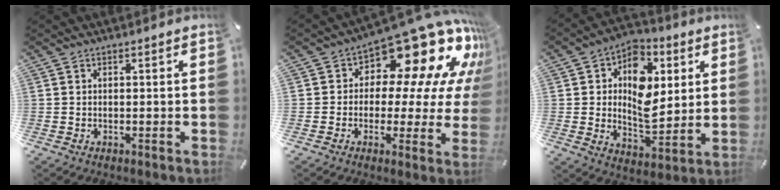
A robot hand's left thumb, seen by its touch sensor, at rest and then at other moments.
{"total": 17.7, "force": [10.6, 8.3, 11.5], "torque": [-0.169, -0.091, 0.177]}
{"total": 13.5, "force": [2.6, 10.1, 8.6], "torque": [-0.118, -0.002, 0.052]}